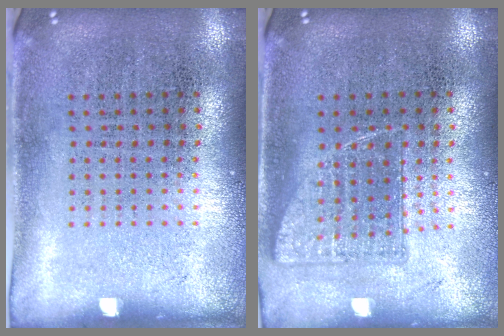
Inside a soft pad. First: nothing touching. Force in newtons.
{"total": 0.9, "press": 0.8, "slide": 0.3}